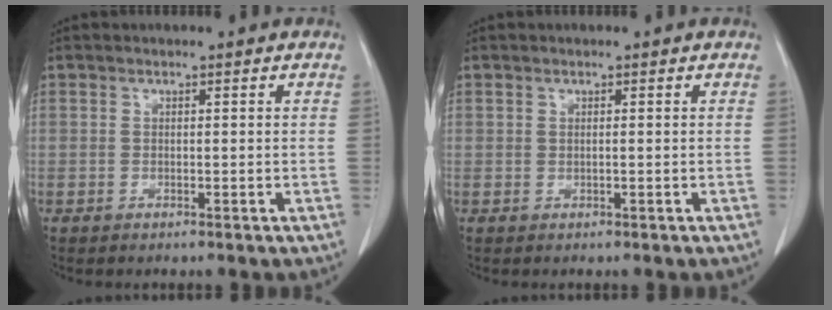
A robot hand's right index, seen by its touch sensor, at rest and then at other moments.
{"total": 0.0}